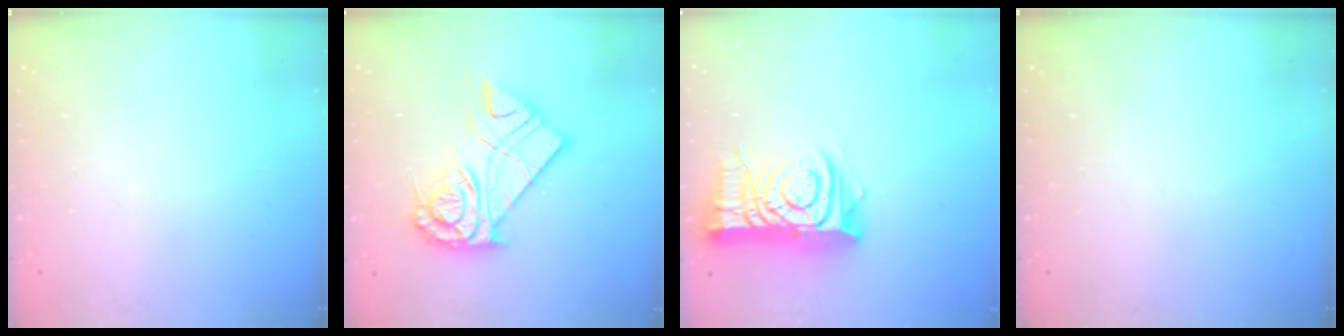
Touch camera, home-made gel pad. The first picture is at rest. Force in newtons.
{"total": 15.9, "press": 15.9, "slide": 1.3}
{"total": 13.2, "press": 13.2, "slide": 1.5}
{"total": 0.0}